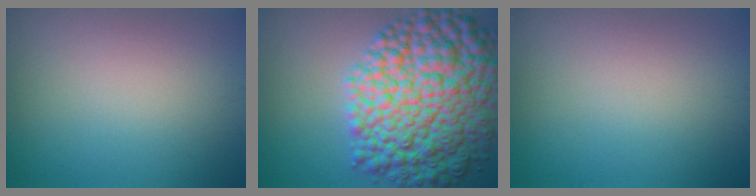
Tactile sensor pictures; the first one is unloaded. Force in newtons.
{"total": 13.7, "press": 13.7, "slide": 0.1}
{"total": 0.0}